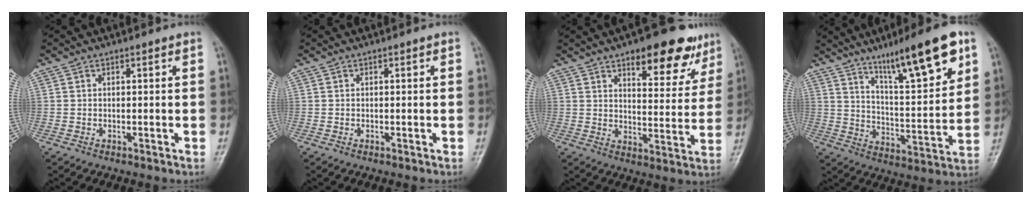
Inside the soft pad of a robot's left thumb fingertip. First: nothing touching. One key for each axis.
{"total": 0.0}
{"total": 14.5, "fx": 9.1, "fy": 5.9, "fz": 9.6, "tx": -0.074, "ty": -0.043, "tz": 0.124}
{"total": 17.7, "fx": 10.6, "fy": 3.4, "fz": 13.7, "tx": -0.194, "ty": -0.049, "tz": 0.177}